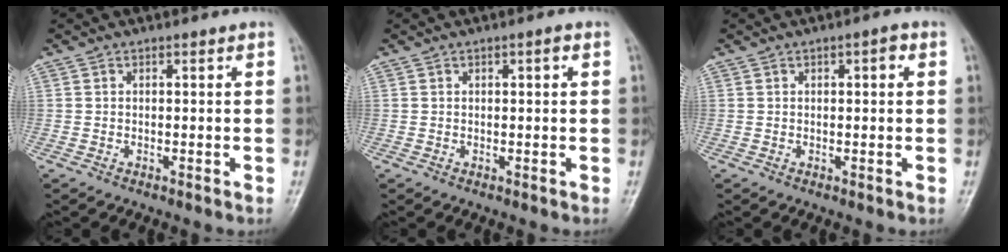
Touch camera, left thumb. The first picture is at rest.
{"total": 1.3, "force": [0.4, 0.3, 1.2], "torque": [-0.017, 0.002, 0.005]}
{"total": 2.1, "force": [0.7, 0.8, 1.9], "torque": [-0.024, 0.003, 0.007]}